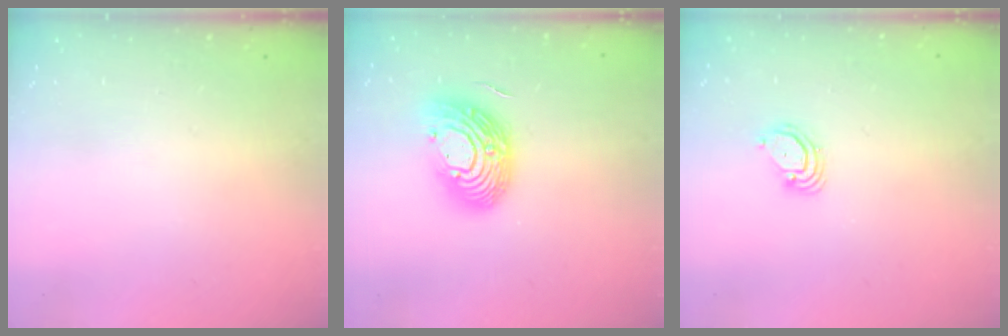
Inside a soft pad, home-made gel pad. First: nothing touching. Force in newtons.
{"total": 15.3, "press": 15.2, "slide": 1.1}
{"total": 3.2, "press": 3.2, "slide": 0.2}